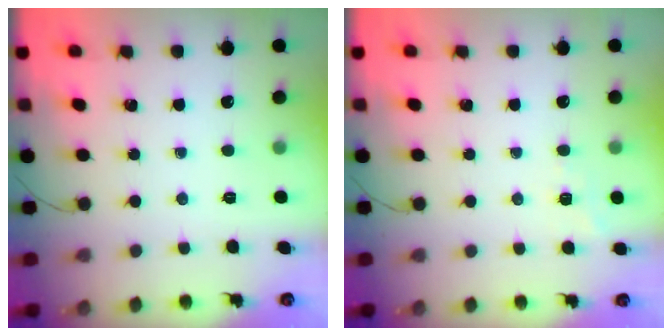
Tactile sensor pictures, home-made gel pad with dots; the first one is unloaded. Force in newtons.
{"total": 7.4, "press": 7.2, "slide": 1.6}